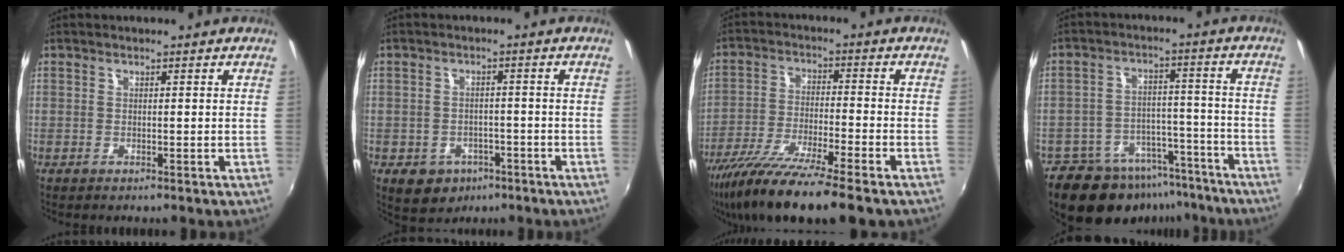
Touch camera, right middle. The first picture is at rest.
{"total": 7.6, "force": [-3.8, 5.9, 2.8], "torque": [-0.075, -0.005, -0.042]}
{"total": 16.6, "force": [-12.5, 1.6, 10.8], "torque": [-0.214, -0.046, -0.220]}
{"total": 15.7, "force": [-12.1, 8.5, 5.1], "torque": [-0.114, 0.028, -0.162]}